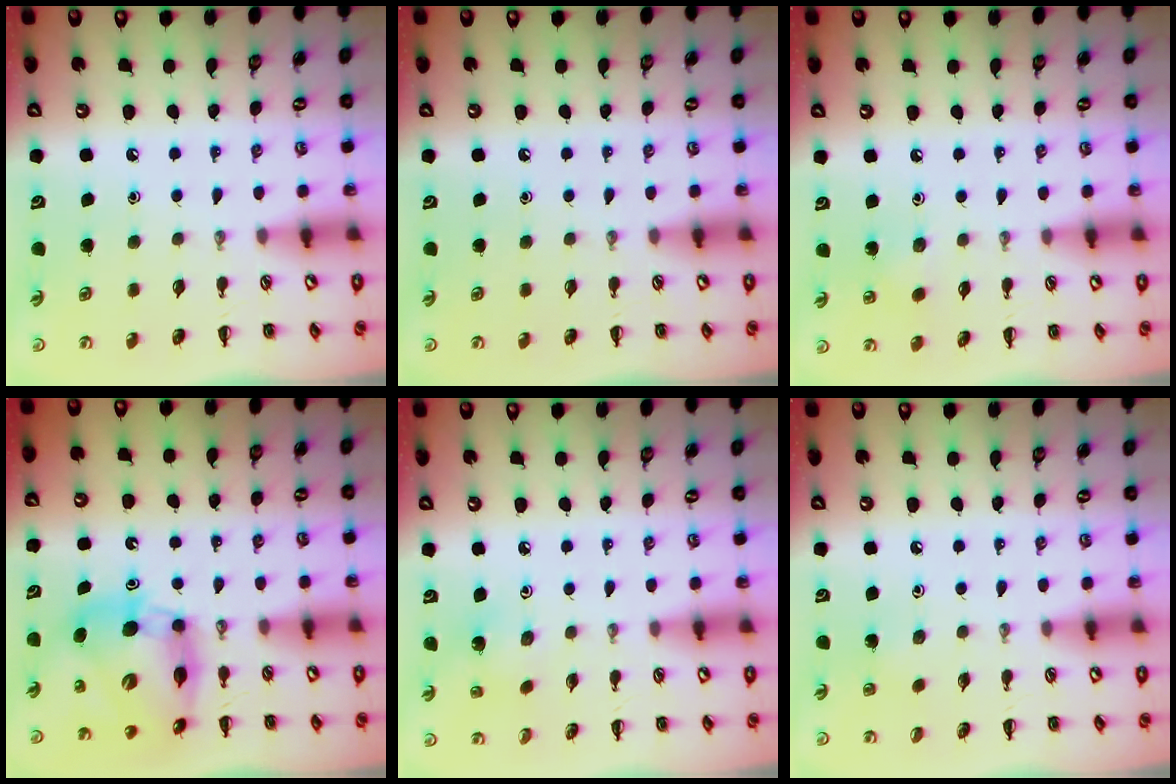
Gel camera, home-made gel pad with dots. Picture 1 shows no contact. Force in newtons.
{"total": 0.0}
{"total": 4.6, "press": 4.5, "slide": 1.2}
{"total": 10.9, "press": 10.5, "slide": 3.2}
{"total": 3.0, "press": 2.8, "slide": 0.9}
{"total": 4.3, "press": 4.0, "slide": 1.6}